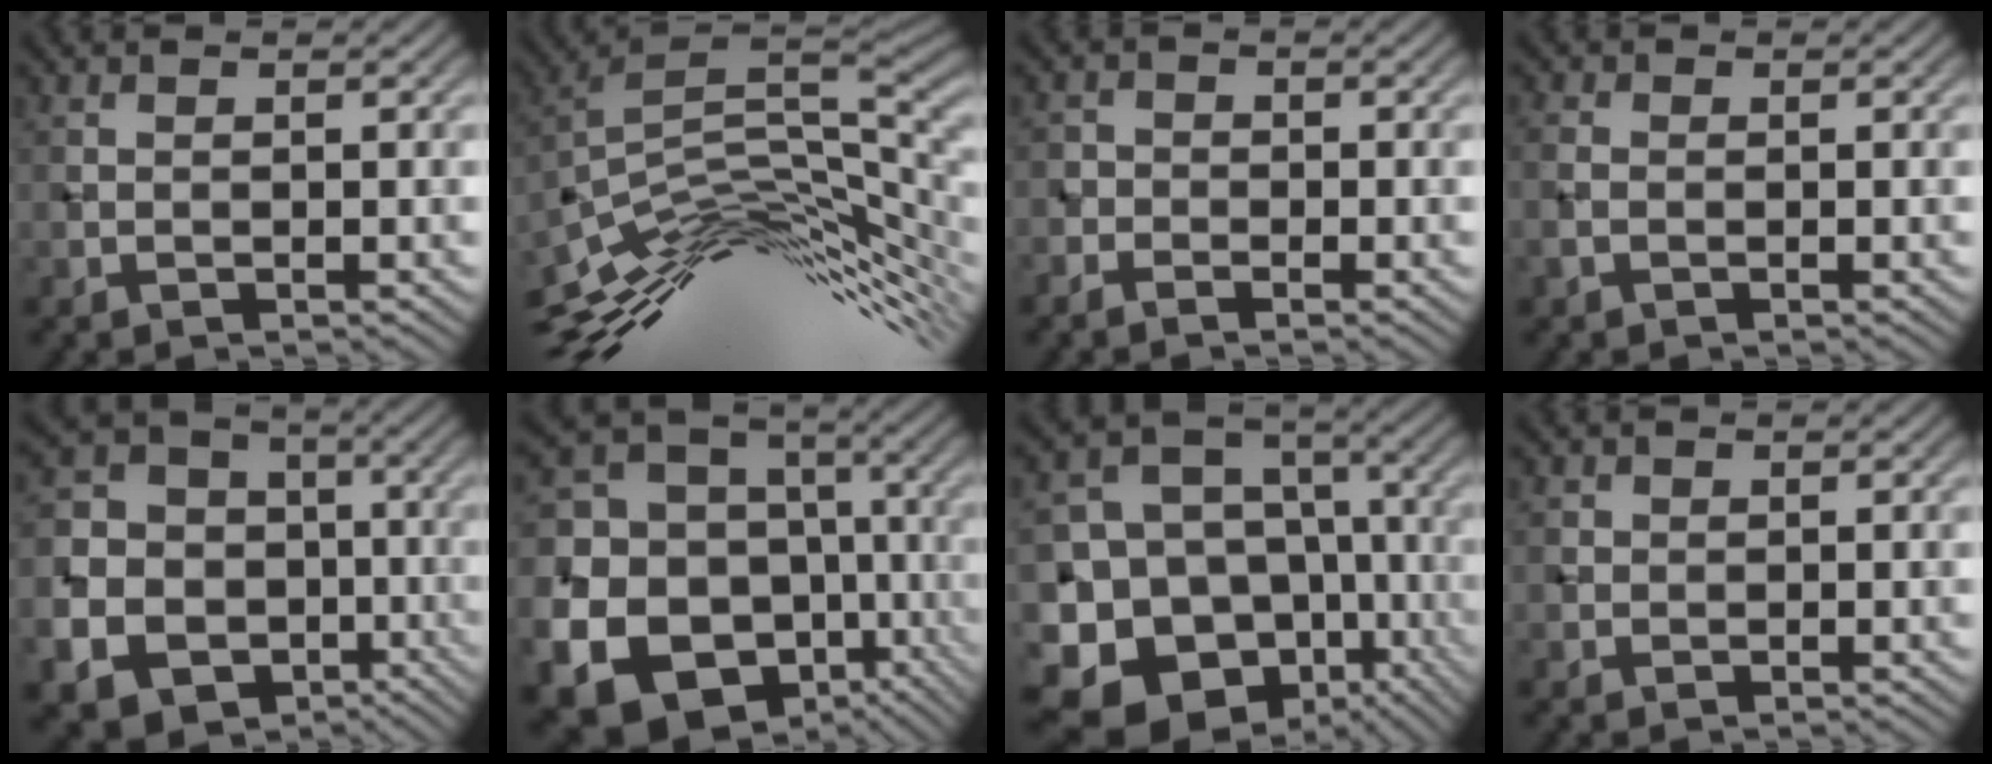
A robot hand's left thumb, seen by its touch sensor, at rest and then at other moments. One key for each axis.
{"total": 14.3, "fx": -4.2, "fy": 4.2, "fz": 13.0, "tx": -0.249, "ty": 0.005, "tz": -0.082}
{"total": 2.4, "fx": -1.6, "fy": 1.6, "fz": 0.7, "tx": -0.002, "ty": 0.001, "tz": -0.041}
{"total": 1.6, "fx": -0.6, "fy": 1.0, "fz": 1.0, "tx": -0.032, "ty": 0.001, "tz": -0.018}
{"total": 21.7, "fx": -7.9, "fy": 19.1, "fz": 6.7, "tx": -0.221, "ty": -0.056, "tz": -0.138}
{"total": 25.1, "fx": -8.9, "fy": 21.2, "fz": 9.9, "tx": -0.248, "ty": -0.047, "tz": -0.137}
{"total": 20.4, "fx": -9.5, "fy": 16.2, "fz": 7.9, "tx": -0.191, "ty": -0.050, "tz": -0.130}
{"total": 1.0, "fx": 0.2, "fy": 1.0, "fz": 0.2, "tx": -0.002, "ty": -0.003, "tz": 0.002}